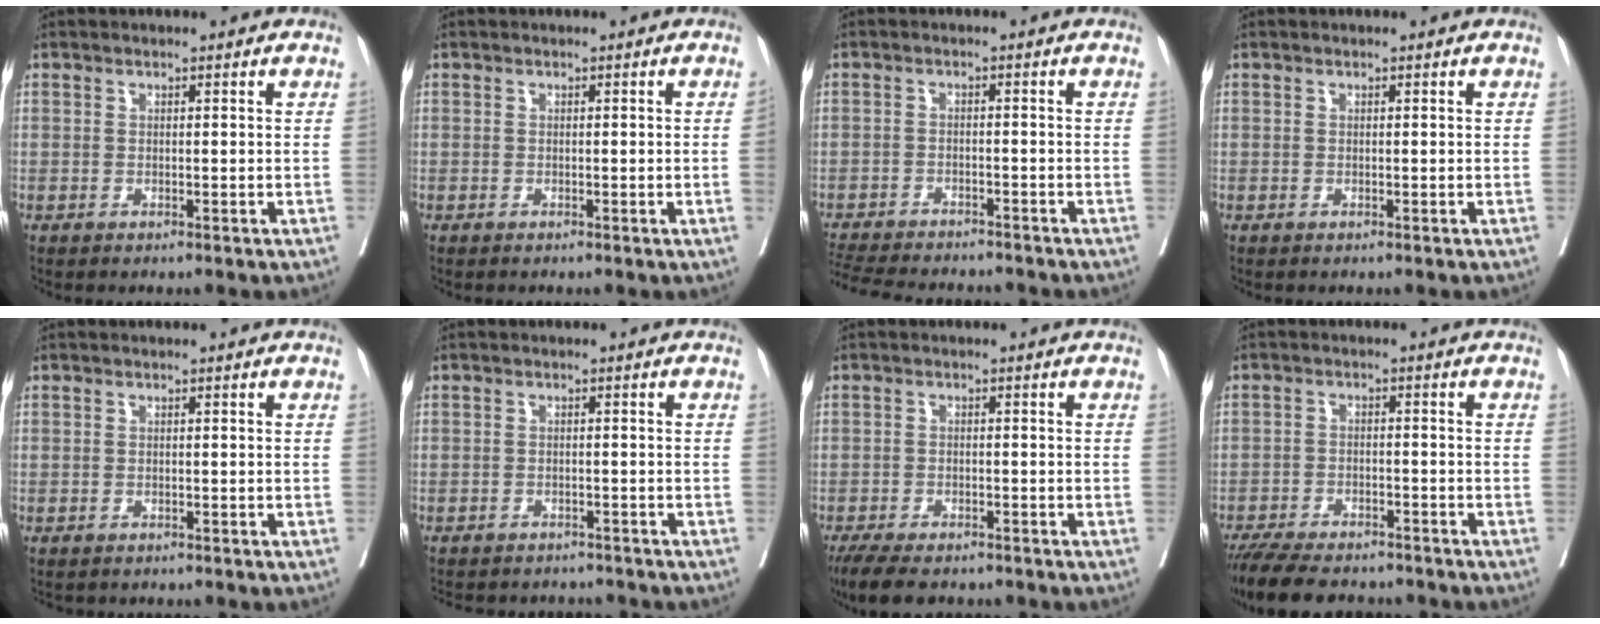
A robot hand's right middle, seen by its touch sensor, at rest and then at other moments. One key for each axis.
{"total": 0.6, "fx": 0.0, "fy": -0.3, "fz": 0.6, "tx": -0.006, "ty": 0.000, "tz": 0.003}
{"total": 12.9, "fx": -11.8, "fy": 2.5, "fz": 4.6, "tx": -0.095, "ty": -0.011, "tz": -0.169}
{"total": 0.0}
{"total": 1.1, "fx": -1.0, "fy": 0.4, "fz": 0.2, "tx": -0.011, "ty": -0.001, "tz": -0.015}
{"total": 8.1, "fx": -7.6, "fy": 2.4, "fz": 1.5, "tx": -0.025, "ty": 0.005, "tz": -0.093}
{"total": 8.0, "fx": -6.5, "fy": 2.6, "fz": 3.8, "tx": -0.057, "ty": -0.011, "tz": -0.100}
{"total": 12.7, "fx": -11.1, "fy": 3.4, "fz": 5.1, "tx": -0.094, "ty": -0.008, "tz": -0.165}